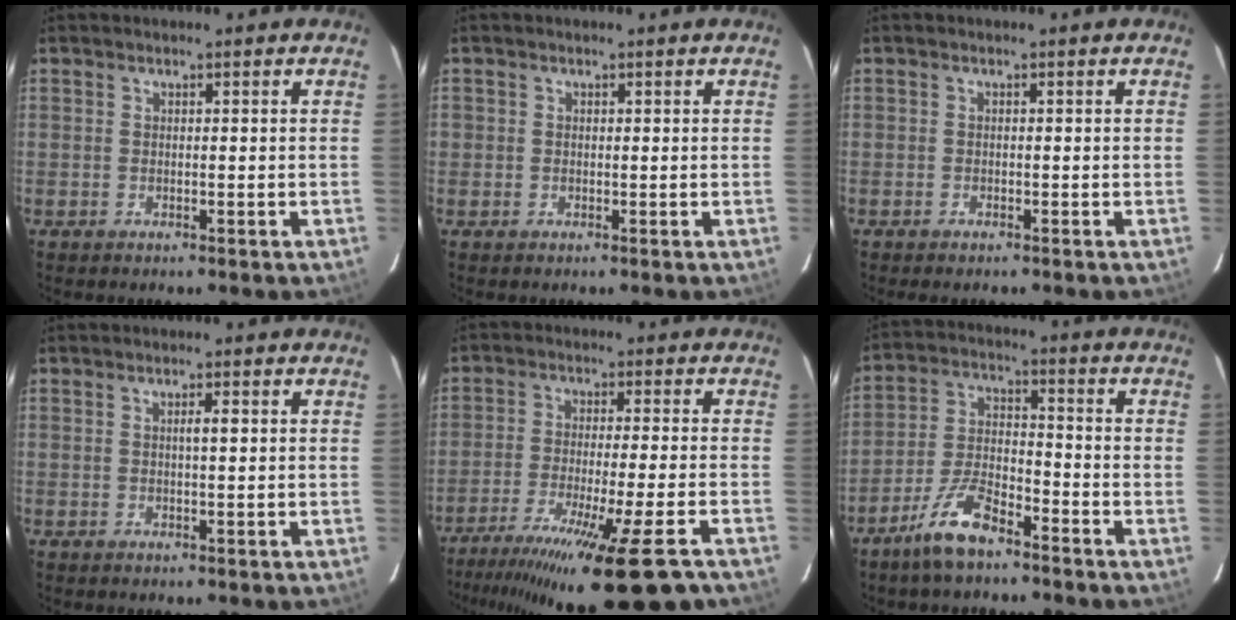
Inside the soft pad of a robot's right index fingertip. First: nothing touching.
{"total": 0.6, "force": [0.0, 0.5, 0.1], "torque": [0.002, 0.003, -0.002]}
{"total": 1.0, "force": [-0.8, 0.3, 0.4], "torque": [-0.010, -0.002, -0.009]}
{"total": 1.3, "force": [0.2, 0.0, 1.3], "torque": [-0.024, 0.002, 0.003]}
{"total": 20.4, "force": [-14.9, 0.0, 14.0], "torque": [-0.173, -0.064, -0.233]}
{"total": 8.5, "force": [-6.2, 2.2, 5.4], "torque": [-0.119, -0.006, -0.124]}